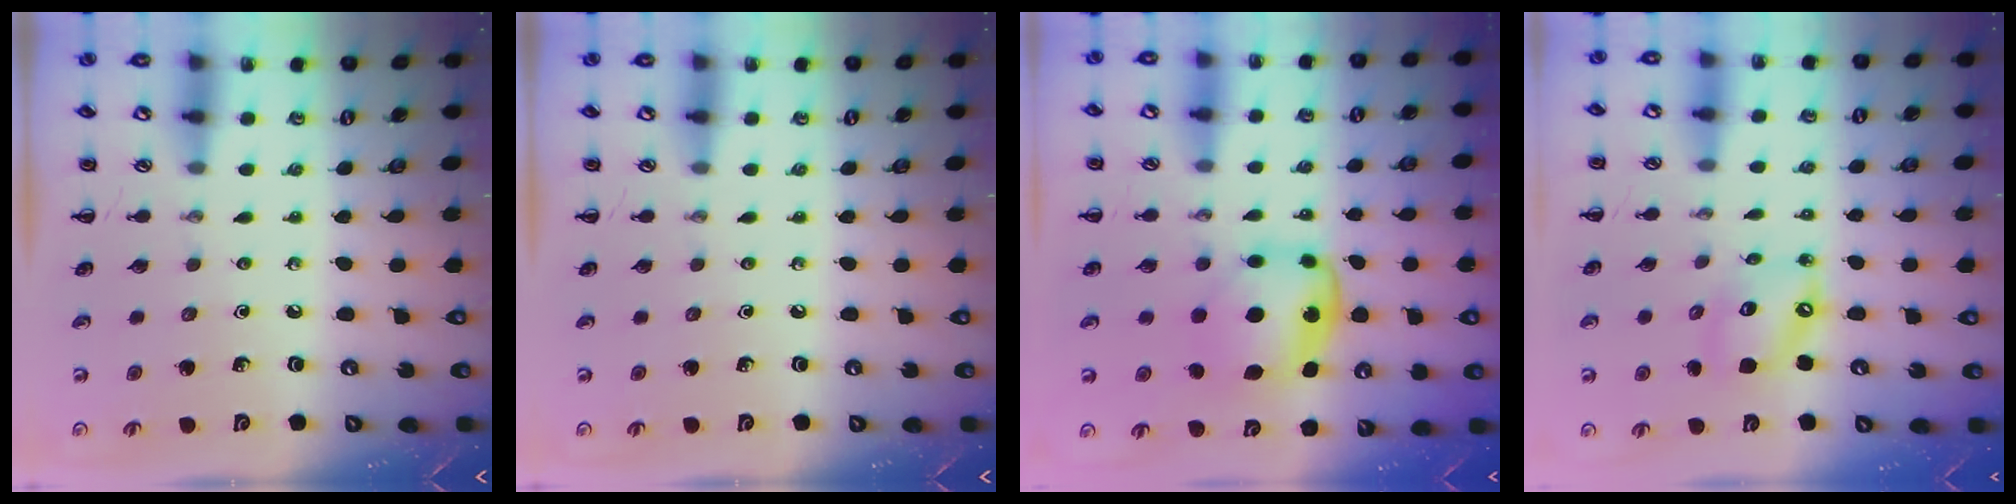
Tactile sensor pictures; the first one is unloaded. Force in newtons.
{"total": 0.0}
{"total": 5.9, "press": 5.9, "slide": 0.3}
{"total": 9.5, "press": 9.3, "slide": 2.1}